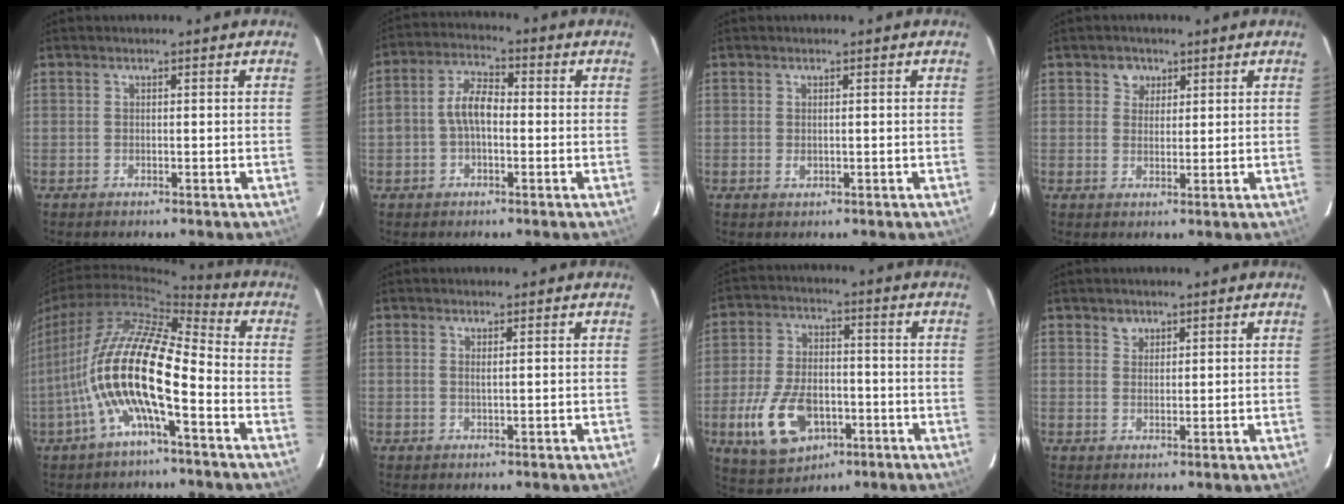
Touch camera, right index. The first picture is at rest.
{"total": 6.2, "force": [-0.8, 3.6, 5.0], "torque": [-0.100, 0.020, -0.015]}
{"total": 0.9, "force": [0.0, 0.6, 0.7], "torque": [-0.014, 0.001, 0.001]}
{"total": 3.0, "force": [1.4, 2.6, 0.3], "torque": [0.006, 0.010, 0.021]}
{"total": 15.8, "force": [-5.1, 4.2, 14.4], "torque": [-0.272, -0.003, -0.104]}
{"total": 0.7, "force": [0.3, -0.2, 0.6], "torque": [-0.013, -0.001, 0.005]}
{"total": 14.6, "force": [-5.3, 8.7, 10.4], "torque": [-0.232, -0.009, -0.082]}
{"total": 1.9, "force": [1.2, 1.4, 0.2], "torque": [0.004, 0.006, 0.021]}